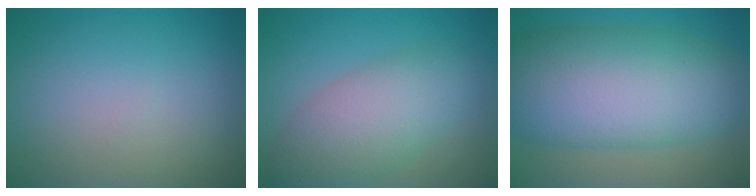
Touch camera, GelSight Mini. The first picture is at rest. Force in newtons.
{"total": 6.0, "press": 6.0, "slide": 0.2}
{"total": 12.8, "press": 12.8, "slide": 0.2}